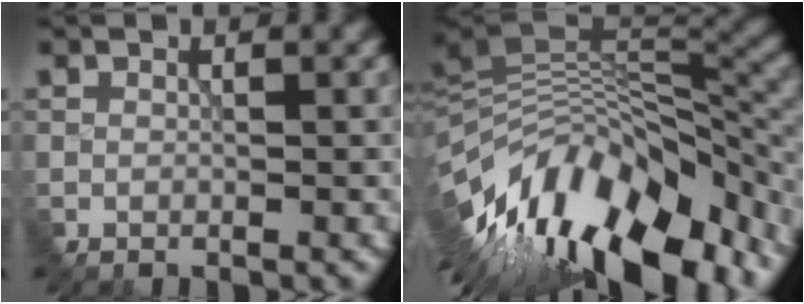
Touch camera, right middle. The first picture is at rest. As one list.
[{"total": 14.2, "force": [-7.3, 6.5, 10.3], "torque": [-0.191, 0.015, -0.118]}]